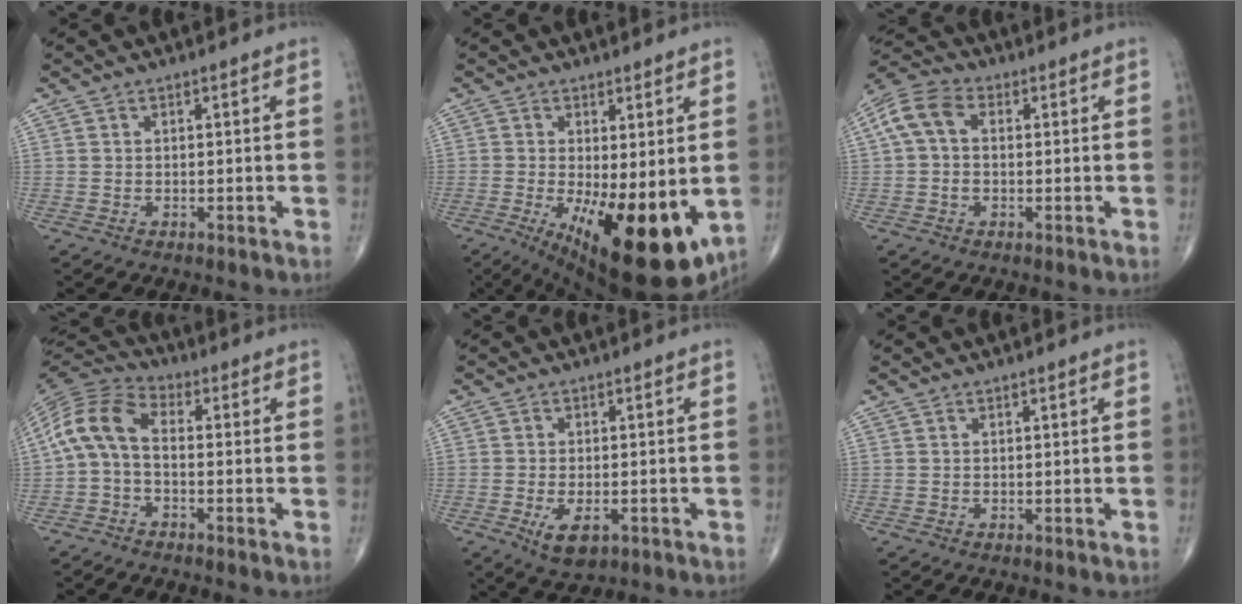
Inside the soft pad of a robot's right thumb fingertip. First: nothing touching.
{"total": 17.6, "force": [-3.9, 6.7, 15.8], "torque": [-0.212, -0.033, -0.035]}
{"total": 8.2, "force": [1.2, 5.5, 6.0], "torque": [-0.125, 0.027, 0.016]}
{"total": 9.5, "force": [-0.9, 5.4, 7.9], "torque": [-0.156, 0.029, -0.032]}
{"total": 5.5, "force": [-2.1, 2.8, 4.3], "torque": [-0.071, -0.003, -0.026]}
{"total": 0.0}